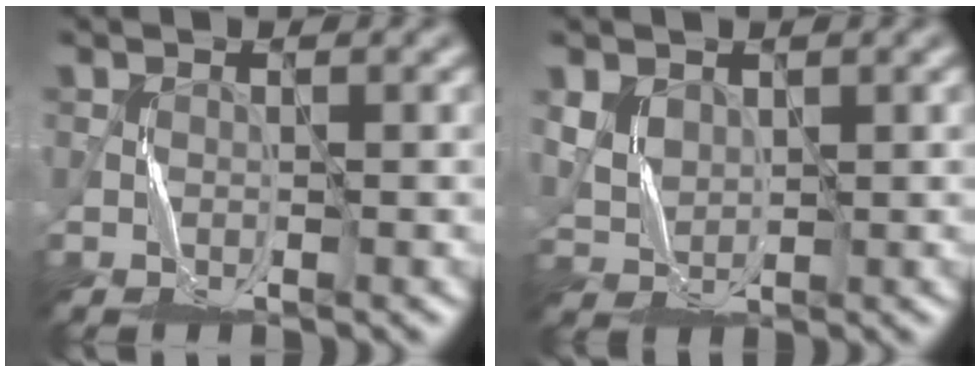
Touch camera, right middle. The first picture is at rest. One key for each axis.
{"total": 2.8, "fx": 1.3, "fy": 2.0, "fz": 1.4, "tx": -0.039, "ty": -0.005, "tz": 0.031}